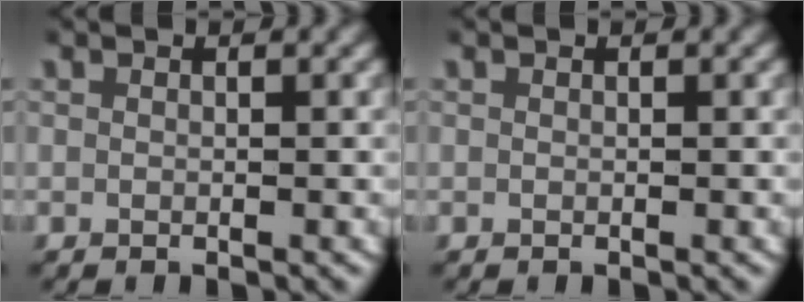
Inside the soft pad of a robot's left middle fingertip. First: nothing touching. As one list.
[{"total": 0.0}]